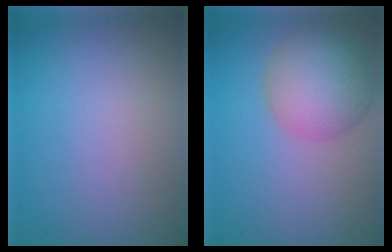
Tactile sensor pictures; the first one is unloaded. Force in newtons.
{"total": 6.3, "press": 6.3, "slide": 0.3}